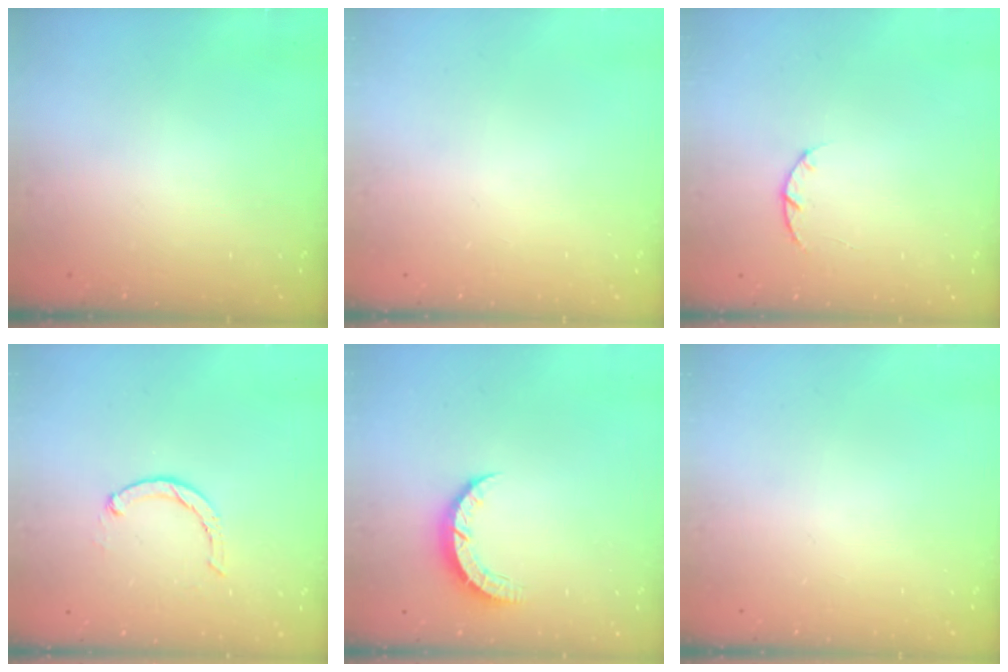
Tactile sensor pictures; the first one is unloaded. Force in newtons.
{"total": 0.0}
{"total": 2.9, "press": 2.9, "slide": 0.5}
{"total": 1.7, "press": 1.6, "slide": 0.3}
{"total": 4.4, "press": 4.4, "slide": 0.5}
{"total": 0.0}